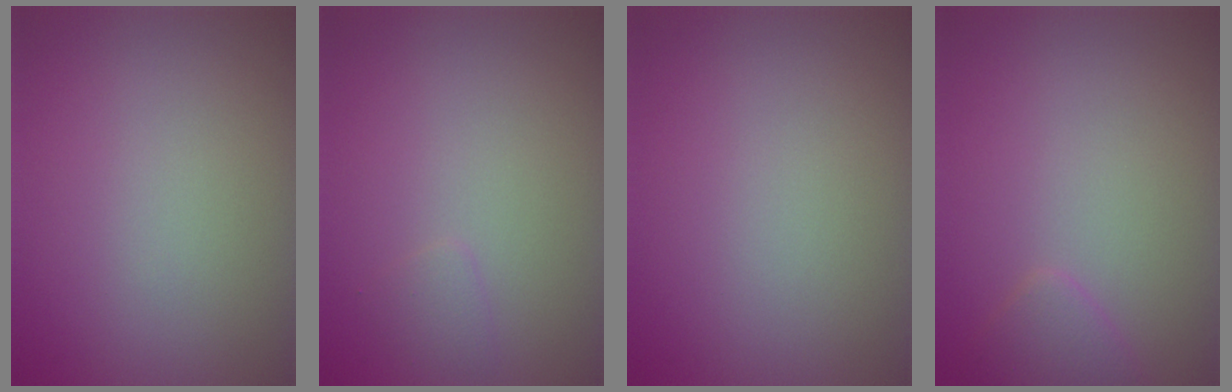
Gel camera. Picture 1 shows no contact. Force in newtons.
{"total": 0.7, "press": 0.7, "slide": 0.0}
{"total": 0.0}
{"total": 1.5, "press": 1.5, "slide": 0.1}